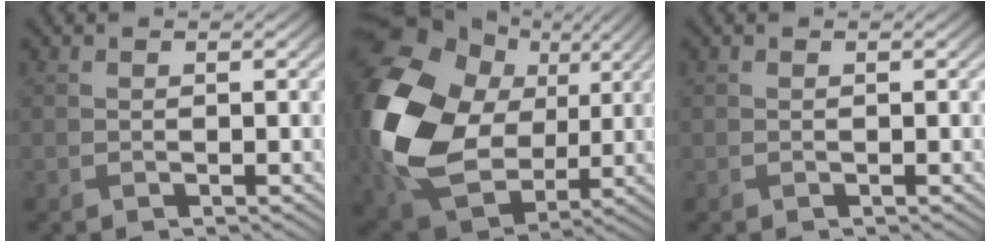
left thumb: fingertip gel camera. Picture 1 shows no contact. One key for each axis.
{"total": 17.8, "fx": 2.4, "fy": 14.2, "fz": 10.5, "tx": -0.291, "ty": -0.021, "tz": 0.058}
{"total": 0.0}